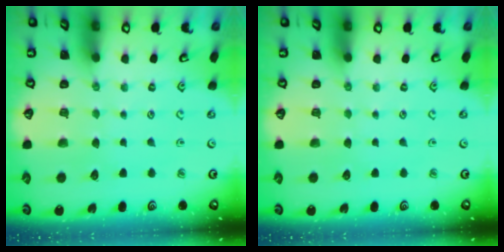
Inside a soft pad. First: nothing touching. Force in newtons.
{"total": 0.0}